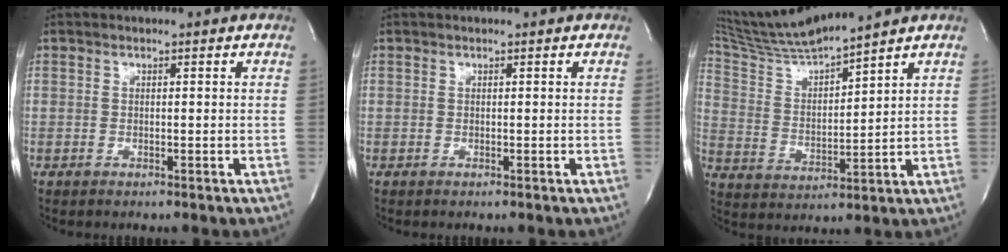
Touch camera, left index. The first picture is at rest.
{"total": 0.0}
{"total": 11.7, "force": [10.9, -1.2, 4.1], "torque": [-0.088, 0.002, 0.216]}